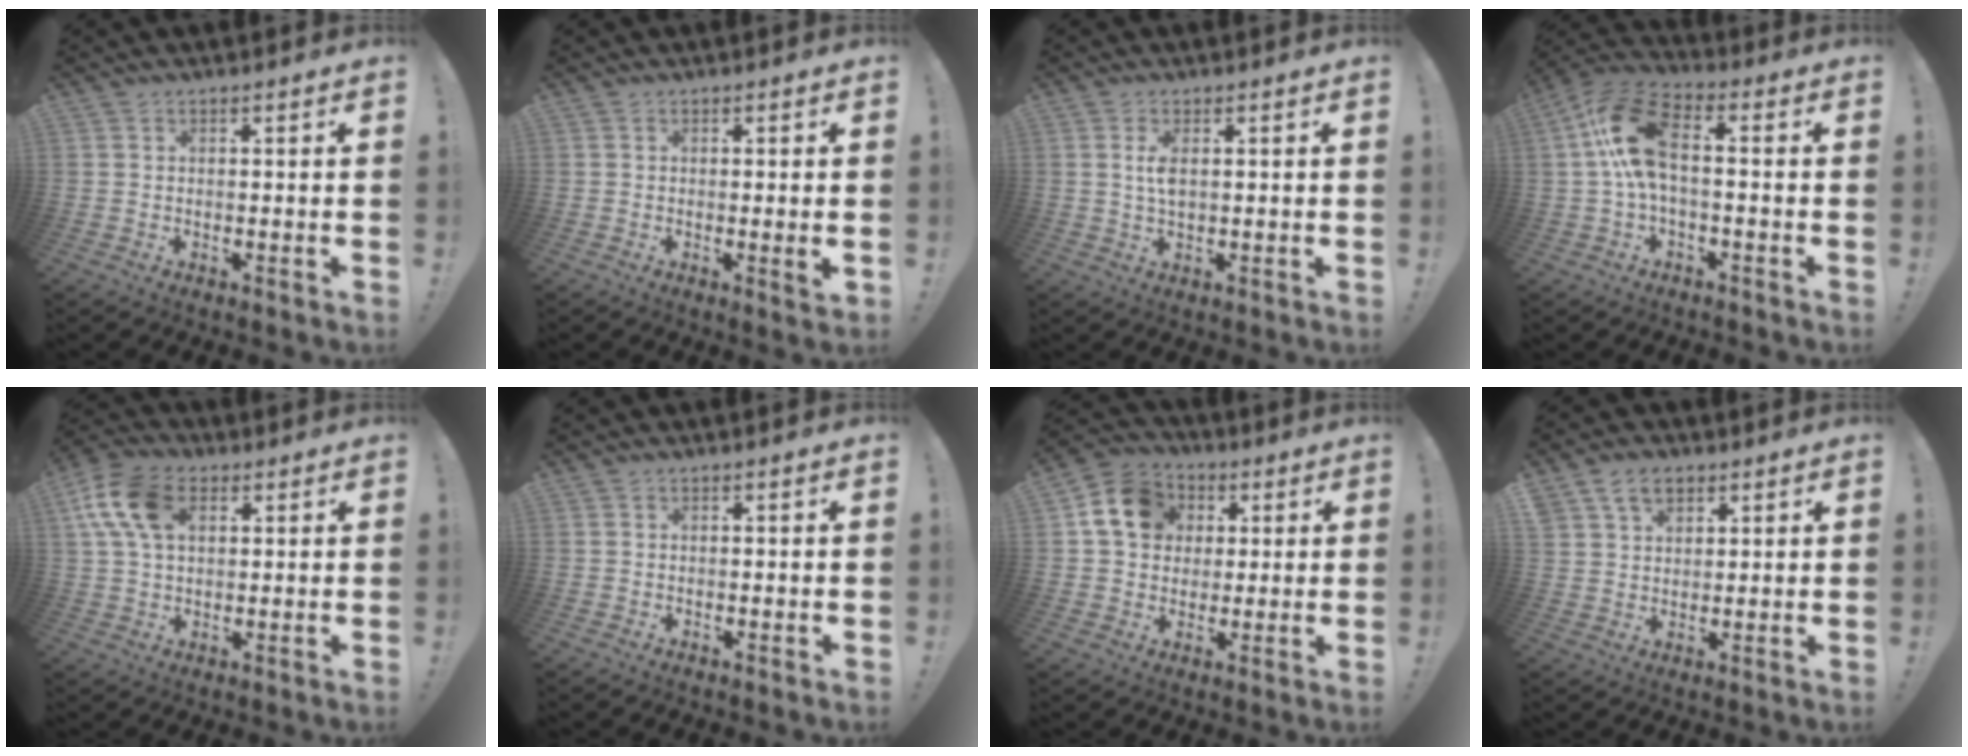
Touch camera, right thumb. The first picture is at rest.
{"total": 2.4, "force": [0.0, 0.0, 2.4], "torque": [-0.036, -0.005, 0.000]}
{"total": 3.6, "force": [0.7, 1.5, 3.3], "torque": [-0.060, -0.005, 0.006]}
{"total": 13.9, "force": [1.0, 6.8, 12.1], "torque": [-0.235, 0.007, 0.018]}
{"total": 13.8, "force": [4.3, 8.8, 9.7], "torque": [-0.187, 0.003, 0.084]}
{"total": 0.0}
{"total": 13.1, "force": [3.9, 11.0, 5.9], "torque": [-0.083, 0.002, 0.080]}
{"total": 7.4, "force": [4.2, 5.0, 3.3], "torque": [-0.048, -0.011, 0.081]}